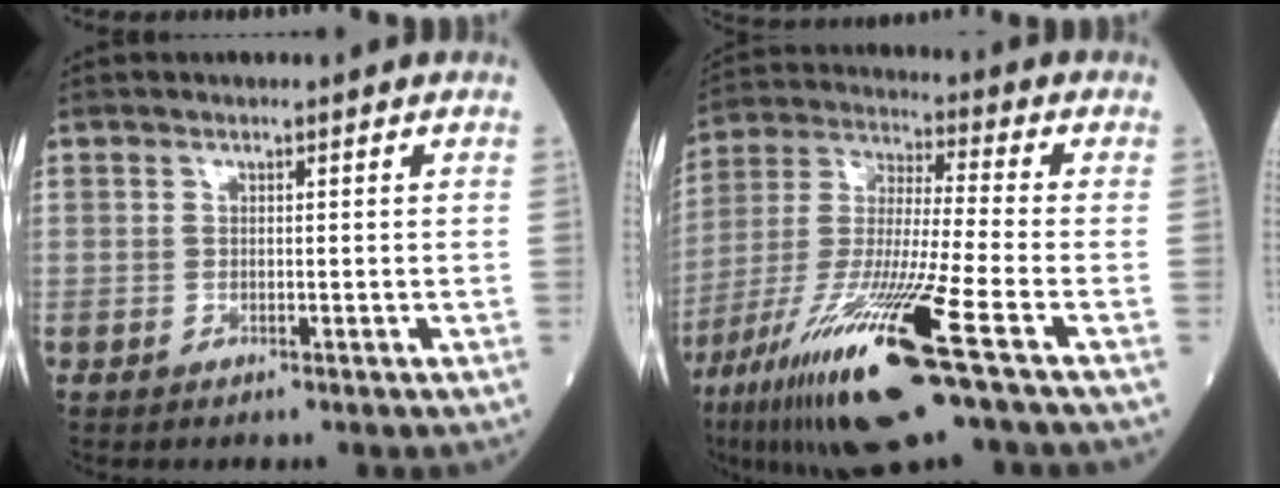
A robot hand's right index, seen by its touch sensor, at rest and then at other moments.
{"total": 20.2, "force": [-10.4, 0.5, 17.3], "torque": [-0.356, -0.055, -0.194]}